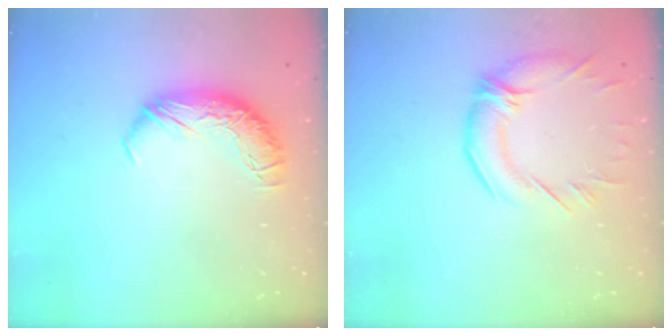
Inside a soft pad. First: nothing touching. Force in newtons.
{"total": 2.3, "press": 0.9, "slide": 2.1}